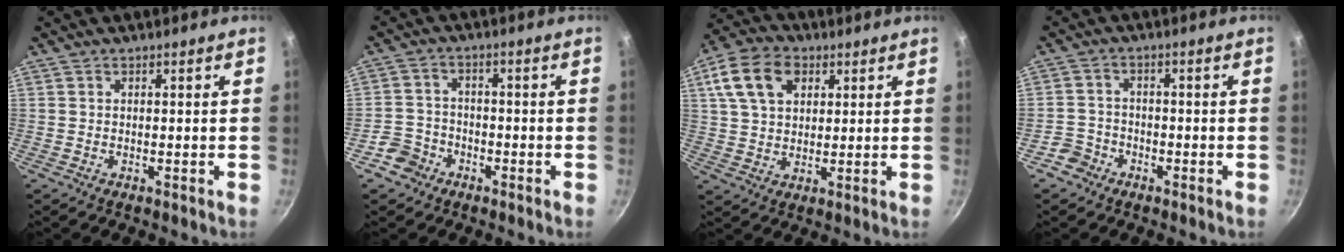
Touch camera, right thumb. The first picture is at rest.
{"total": 5.3, "force": [-3.2, 4.1, 1.0], "torque": [-0.003, 0.035, -0.061]}
{"total": 12.0, "force": [4.6, 8.2, 7.4], "torque": [-0.125, 0.006, 0.075]}
{"total": 3.9, "force": [-2.6, 2.9, 0.5], "torque": [0.004, 0.033, -0.050]}